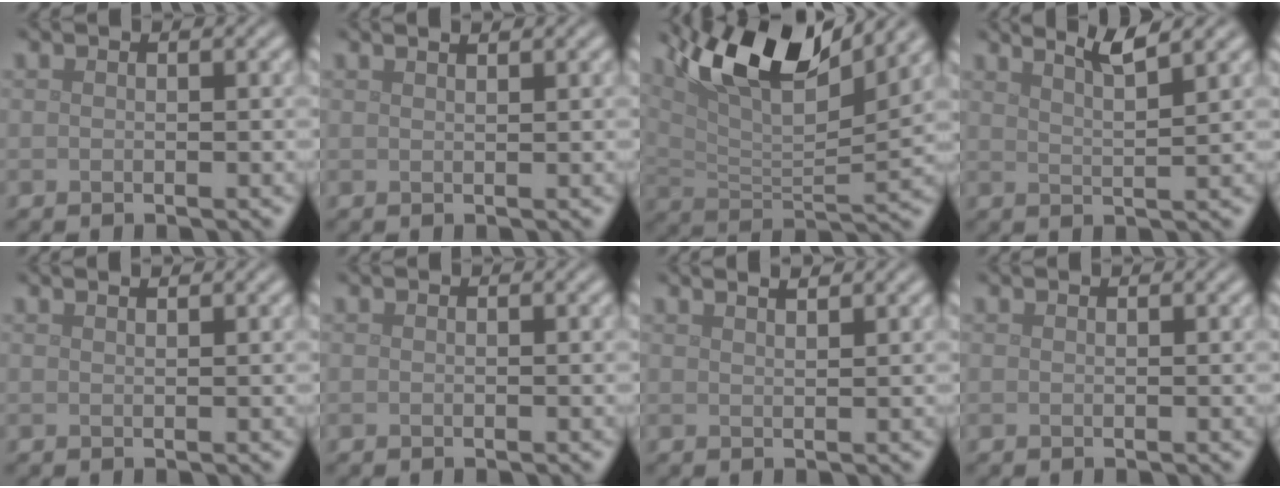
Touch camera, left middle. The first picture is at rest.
{"total": 1.5, "force": [1.1, 0.5, 0.8], "torque": [-0.001, -0.002, 0.003]}
{"total": 11.5, "force": [7.2, 3.3, 8.3], "torque": [-0.156, 0.008, 0.132]}
{"total": 3.2, "force": [2.5, 0.4, 2.0], "torque": [-0.019, 0.010, 0.033]}
{"total": 1.1, "force": [0.9, 0.3, 0.6], "torque": [-0.002, -0.001, 0.005]}
{"total": 0.0}
{"total": 2.7, "force": [2.0, 1.0, 1.5], "torque": [0.002, 0.013, -0.002]}
{"total": 0.0}